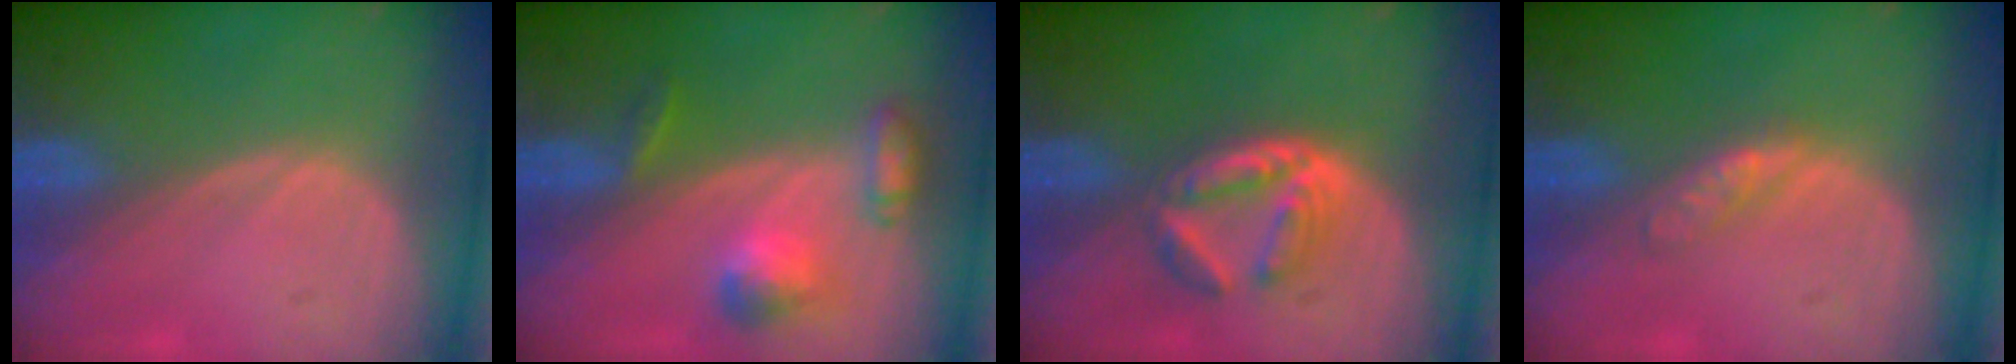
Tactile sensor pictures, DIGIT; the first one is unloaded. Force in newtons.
{"total": 5.8, "press": 5.4, "slide": 2.3}
{"total": 6.2, "press": 5.4, "slide": 3.0}
{"total": 2.7, "press": 2.7, "slide": 0.3}